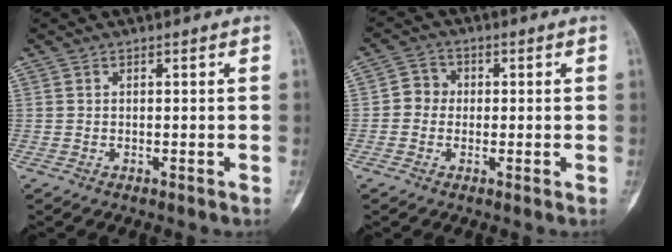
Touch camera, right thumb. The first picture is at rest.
{"total": 3.7, "force": [-0.2, 3.5, 1.3], "torque": [0.000, 0.010, -0.014]}